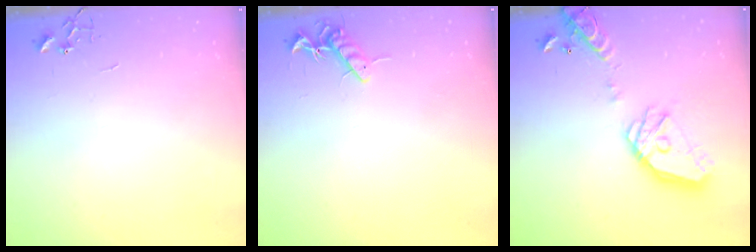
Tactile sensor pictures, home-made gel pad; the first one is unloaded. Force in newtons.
{"total": 8.1, "press": 8.1, "slide": 0.8}
{"total": 19.0, "press": 18.9, "slide": 2.0}